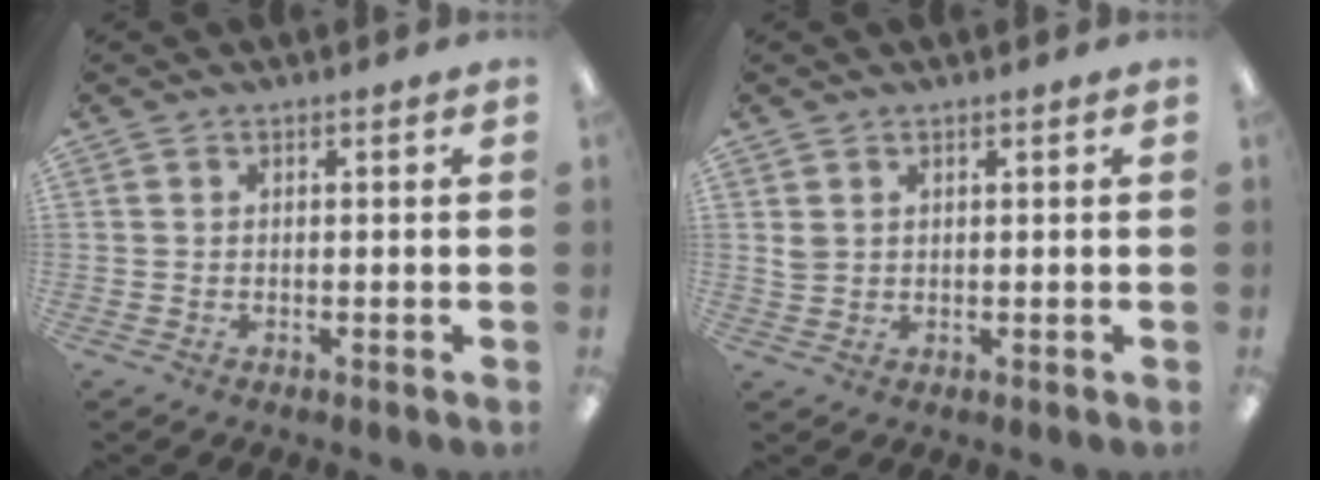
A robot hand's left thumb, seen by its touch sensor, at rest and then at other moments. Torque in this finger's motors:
{"motor_torque": [0.09, 0.01, 0.22, -0.08, 0.00]}